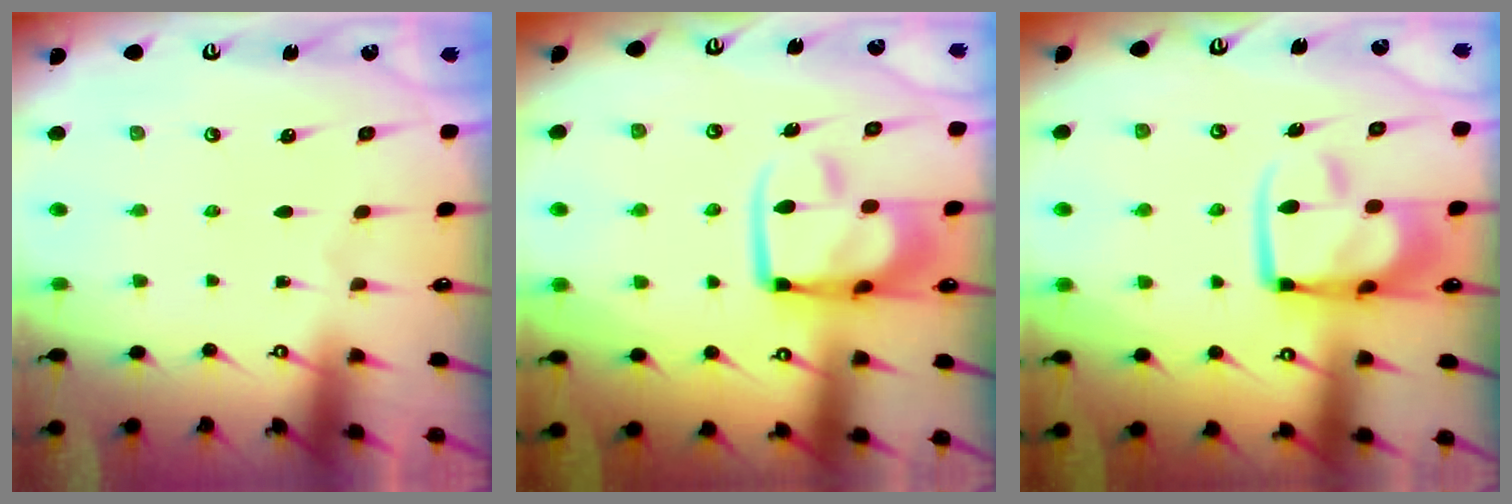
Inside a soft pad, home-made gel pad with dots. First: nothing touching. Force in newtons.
{"total": 13.0, "press": 12.9, "slide": 1.3}
{"total": 13.0, "press": 12.9, "slide": 1.3}